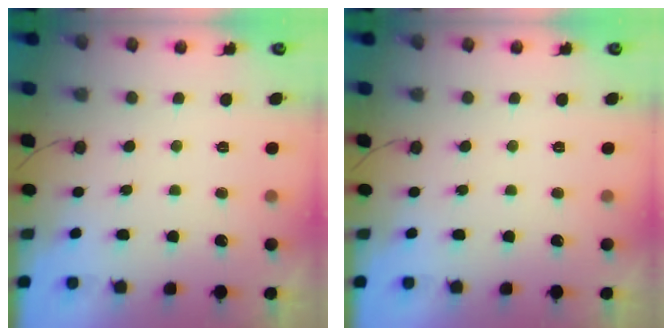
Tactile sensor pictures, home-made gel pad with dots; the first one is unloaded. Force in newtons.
{"total": 0.0}